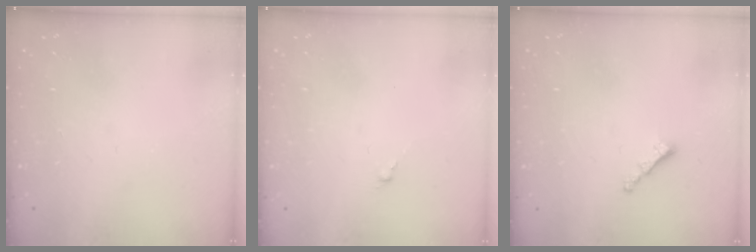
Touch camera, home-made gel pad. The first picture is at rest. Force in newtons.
{"total": 0.5, "press": 0.4, "slide": 0.4}
{"total": 1.6, "press": 1.5, "slide": 0.5}